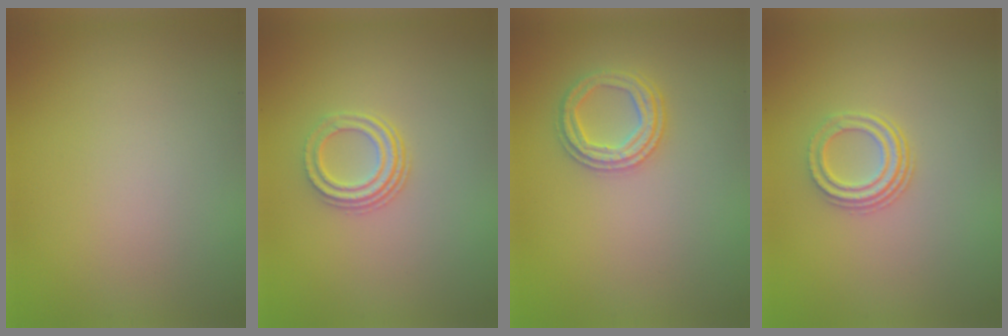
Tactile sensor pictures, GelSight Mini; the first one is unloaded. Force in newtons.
{"total": 3.0, "press": 2.2, "slide": 2.0}
{"total": 2.6, "press": 2.6, "slide": 0.1}
{"total": 3.0, "press": 2.2, "slide": 2.0}